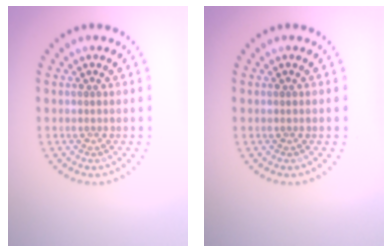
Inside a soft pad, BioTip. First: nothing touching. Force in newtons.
{"total": 0.0}